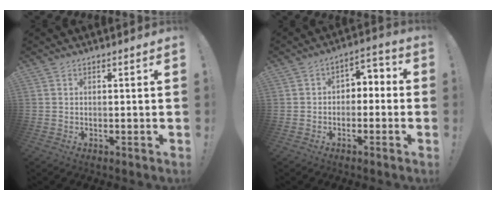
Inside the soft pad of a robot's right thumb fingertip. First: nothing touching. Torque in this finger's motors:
{"motor_torque": [0.06, 0.03, 0.00, 0.00, 0.13]}